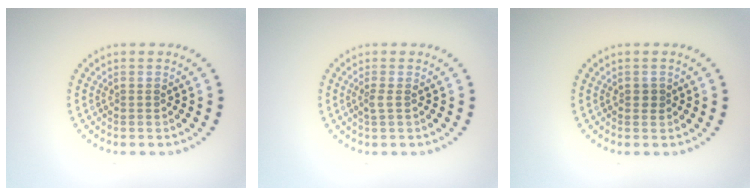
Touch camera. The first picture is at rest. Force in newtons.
{"total": 0.9, "press": 0.7, "slide": 0.6}
{"total": 0.8, "press": 0.8, "slide": 0.1}